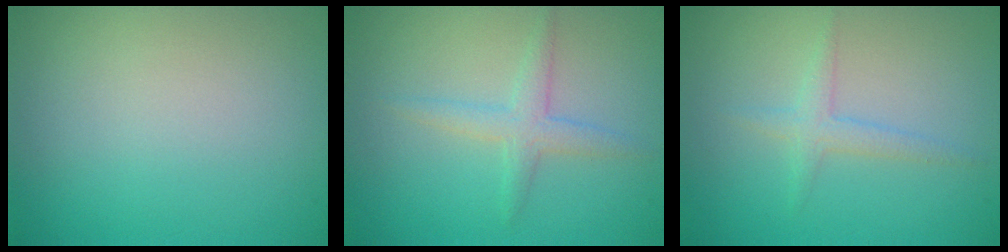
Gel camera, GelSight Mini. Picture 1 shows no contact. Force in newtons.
{"total": 2.2, "press": 2.2, "slide": 0.1}
{"total": 1.6, "press": 1.6, "slide": 0.1}